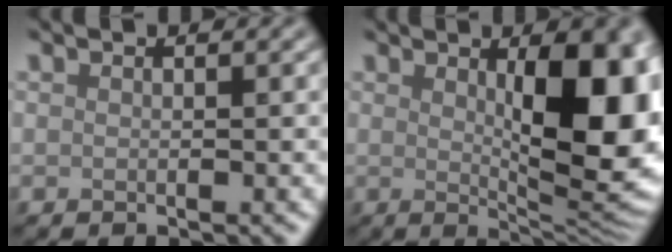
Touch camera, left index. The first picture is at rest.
{"total": 10.1, "force": [1.5, 3.4, 9.4], "torque": [-0.118, -0.008, 0.029]}